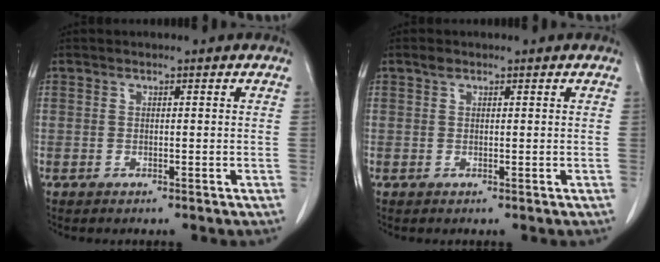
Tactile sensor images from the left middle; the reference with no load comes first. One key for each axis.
{"total": 0.8, "fx": 0.6, "fy": 0.4, "fz": 0.4, "tx": -0.009, "ty": 0.004, "tz": 0.011}